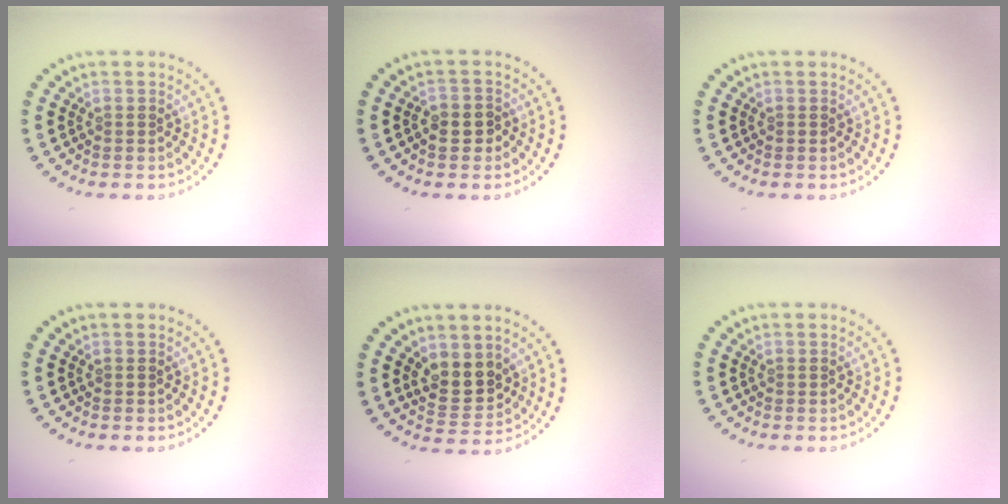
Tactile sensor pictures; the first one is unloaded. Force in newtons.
{"total": 2.2, "press": 2.1, "slide": 0.6}
{"total": 0.0}
{"total": 0.0}
{"total": 3.4, "press": 3.2, "slide": 1.1}
{"total": 0.0}